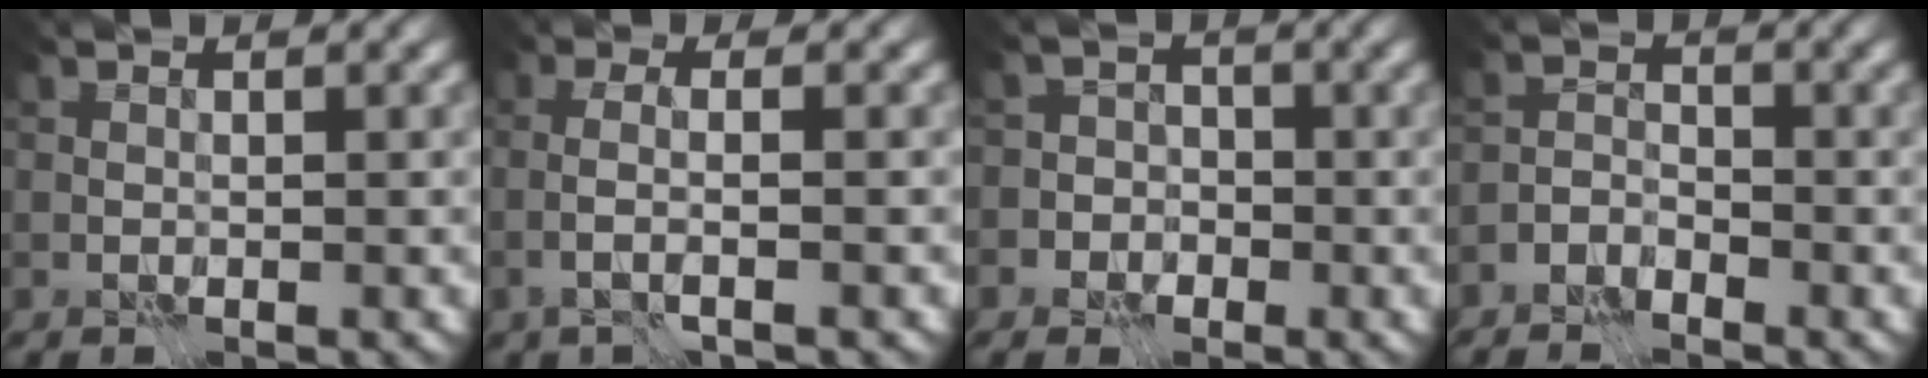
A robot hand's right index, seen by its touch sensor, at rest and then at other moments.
{"total": 2.3, "force": [-0.5, 0.0, 2.3], "torque": [-0.042, 0.001, -0.012]}
{"total": 4.6, "force": [-2.1, 4.0, 0.5], "torque": [0.017, 0.011, -0.065]}
{"total": 2.6, "force": [-2.3, 0.9, 0.6], "torque": [-0.009, 0.007, -0.055]}